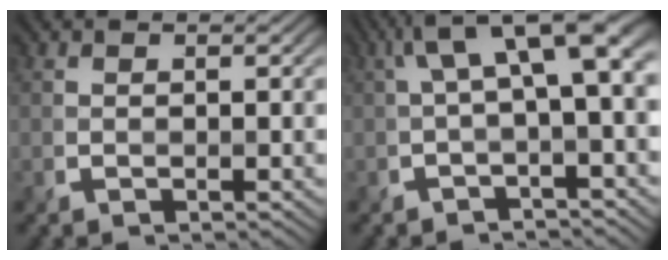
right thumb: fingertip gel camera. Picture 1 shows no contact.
{"total": 7.7, "force": [1.3, 2.1, 7.3], "torque": [-0.121, 0.021, 0.020]}